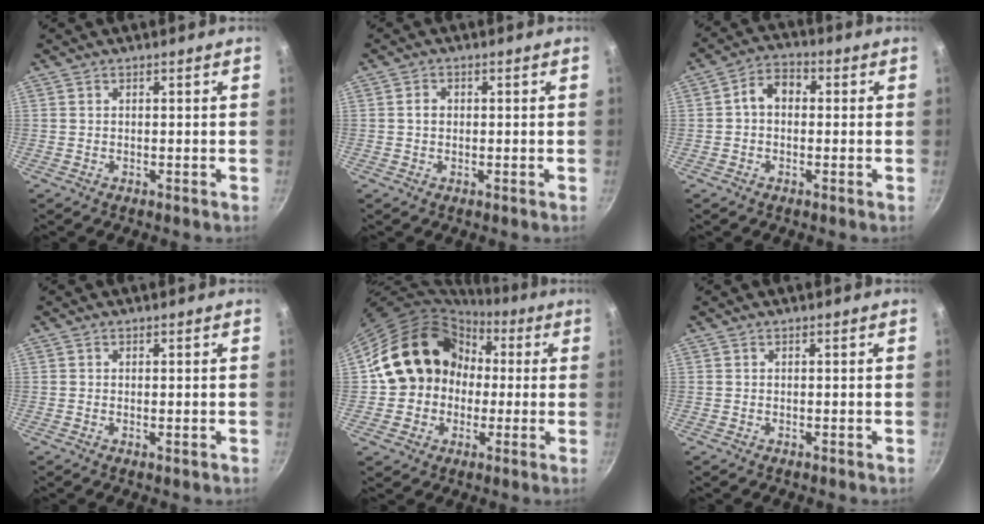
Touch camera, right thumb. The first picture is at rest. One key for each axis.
{"total": 1.7, "fx": 0.0, "fy": 1.4, "fz": 0.9, "tx": -0.011, "ty": 0.006, "tz": -0.001}
{"total": 5.7, "fx": 0.3, "fy": 4.2, "fz": 3.8, "tx": -0.045, "ty": 0.016, "tz": -0.009}
{"total": 0.7, "fx": 0.0, "fy": 0.2, "fz": 0.6, "tx": -0.011, "ty": -0.002, "tz": -0.001}
{"total": 17.6, "fx": 1.5, "fy": 15.3, "fz": 8.6, "tx": -0.115, "ty": 0.053, "tz": 0.023}
{"total": 0.0}